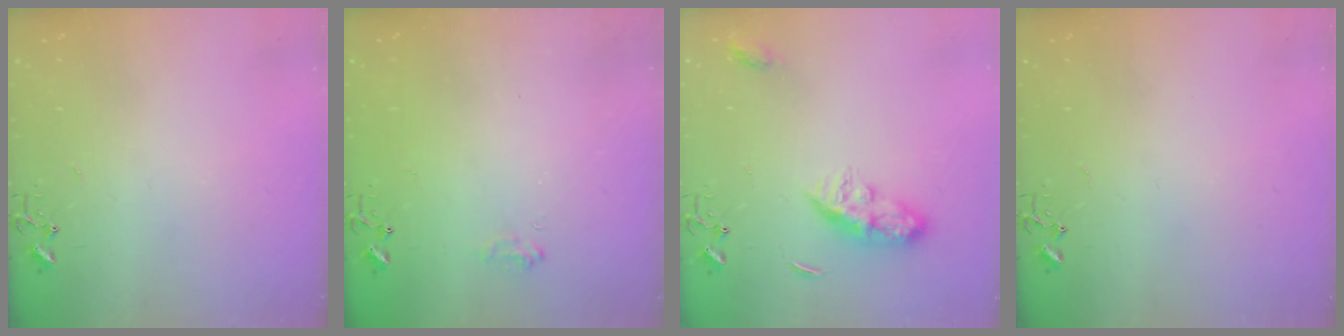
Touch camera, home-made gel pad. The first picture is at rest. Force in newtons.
{"total": 6.9, "press": 6.9, "slide": 0.7}
{"total": 8.8, "press": 8.8, "slide": 0.0}
{"total": 0.0}